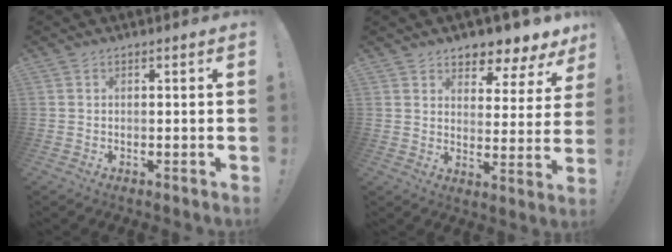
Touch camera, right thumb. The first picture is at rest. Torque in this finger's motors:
{"motor_torque": [0.41, 1.74, 0.03, 0.22, 0.00]}